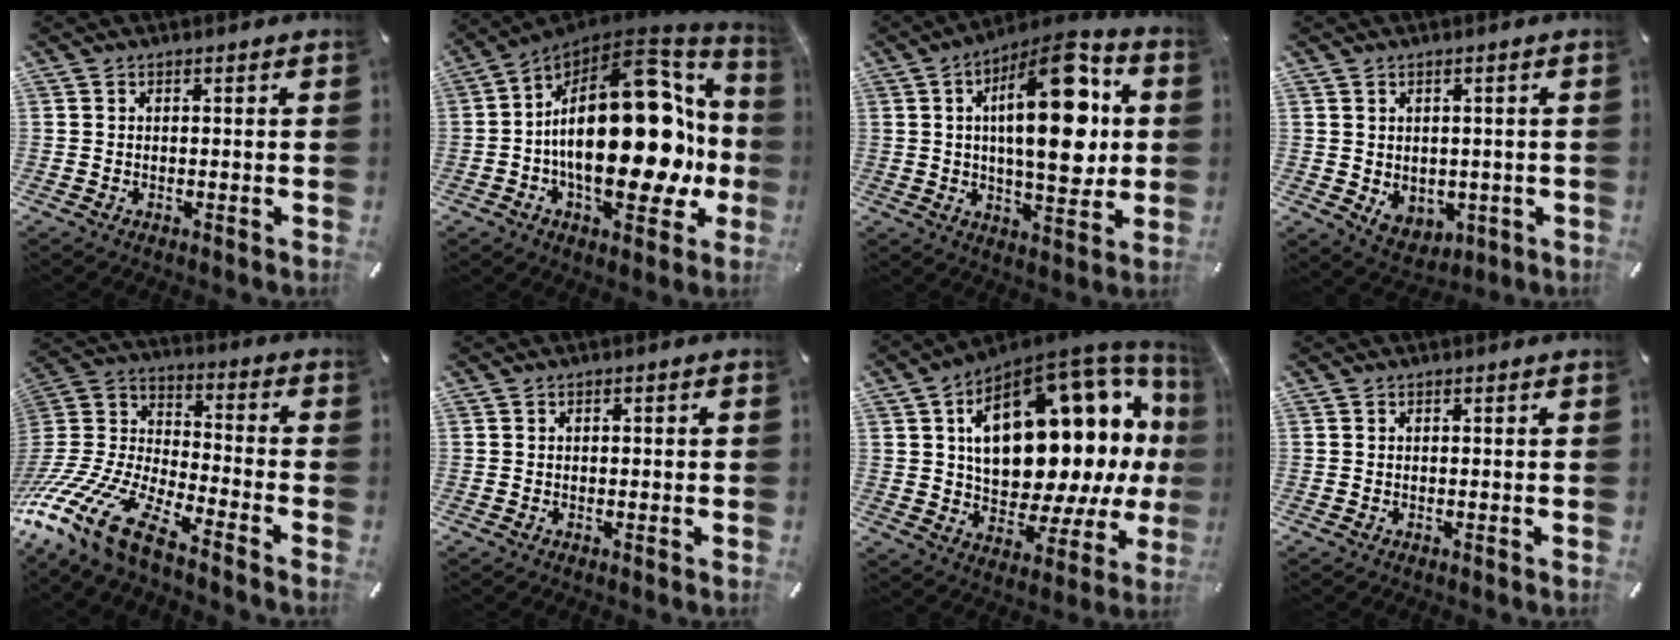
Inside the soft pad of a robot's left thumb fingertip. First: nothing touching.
{"total": 31.6, "force": [-0.8, 17.0, 26.6], "torque": [-0.417, -0.021, 0.005]}
{"total": 22.4, "force": [5.2, 9.3, 19.7], "torque": [-0.306, -0.023, 0.073]}
{"total": 4.7, "force": [0.6, 4.3, 1.9], "torque": [-0.021, -0.009, 0.011]}
{"total": 18.7, "force": [-13.4, 6.2, 11.6], "torque": [-0.258, 0.046, -0.247]}
{"total": 0.8, "force": [-0.1, 0.5, 0.6], "torque": [-0.011, 0.002, -0.003]}
{"total": 25.8, "force": [7.4, 14.1, 20.2], "torque": [-0.306, -0.069, 0.136]}
{"total": 0.0}